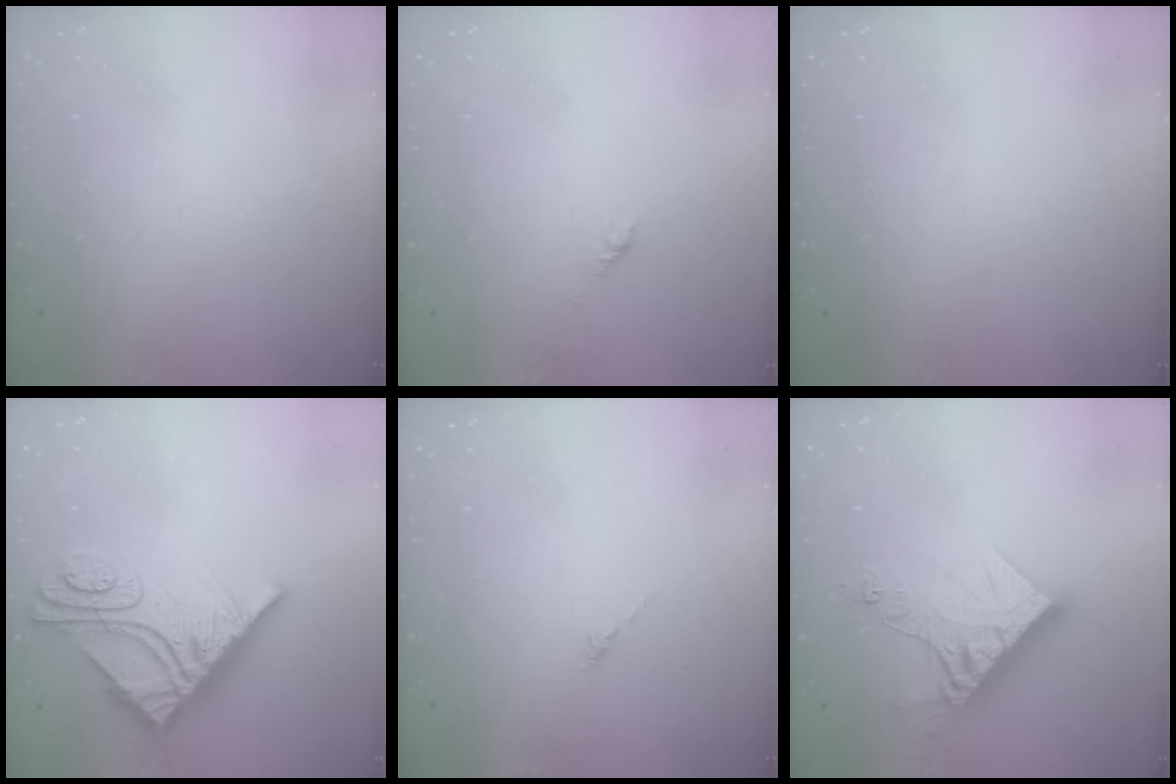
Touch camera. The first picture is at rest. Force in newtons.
{"total": 1.5, "press": 1.4, "slide": 0.5}
{"total": 0.0}
{"total": 13.6, "press": 13.6, "slide": 1.3}
{"total": 0.0}
{"total": 14.0, "press": 13.9, "slide": 1.7}